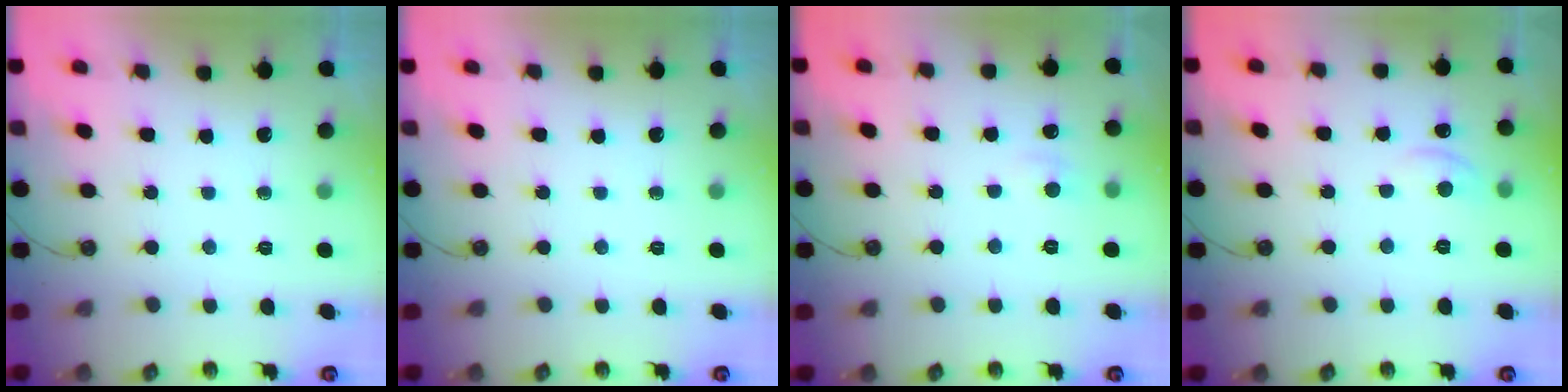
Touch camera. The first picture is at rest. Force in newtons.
{"total": 0.0}
{"total": 1.0, "press": 0.8, "slide": 0.7}
{"total": 0.8, "press": 0.2, "slide": 0.8}